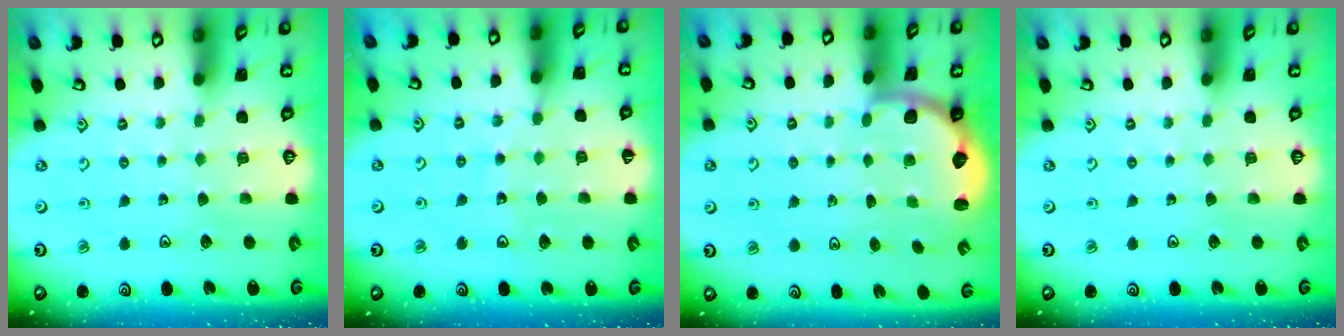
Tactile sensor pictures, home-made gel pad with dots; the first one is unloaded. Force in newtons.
{"total": 8.4, "press": 7.7, "slide": 3.2}
{"total": 3.5, "press": 3.3, "slide": 1.1}
{"total": 0.0}